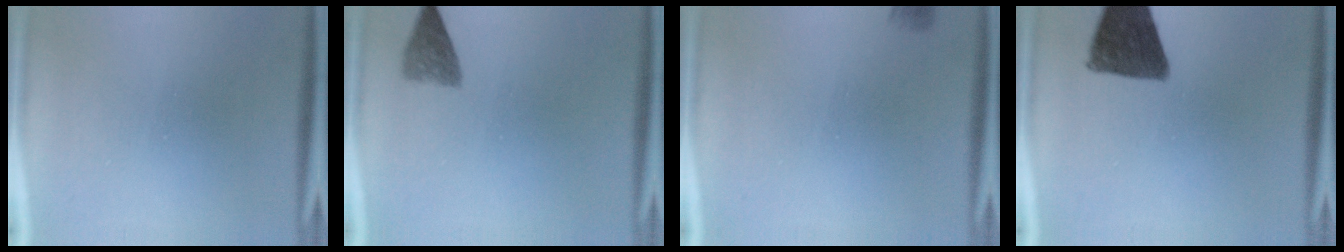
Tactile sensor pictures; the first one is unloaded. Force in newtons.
{"total": 3.1}
{"total": 2.9}
{"total": 12.5}